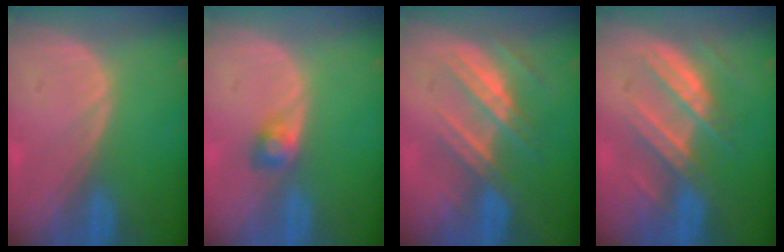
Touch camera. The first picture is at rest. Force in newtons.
{"total": 2.3, "press": 2.3, "slide": 0.2}
{"total": 7.4, "press": 6.9, "slide": 2.7}
{"total": 7.2, "press": 7.2, "slide": 0.6}